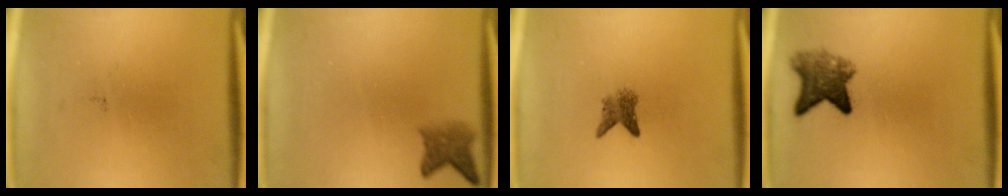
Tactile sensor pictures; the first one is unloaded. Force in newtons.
{"total": 2.9}
{"total": 2.6}
{"total": 5.5}